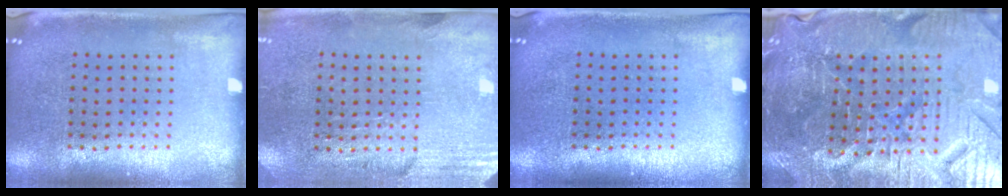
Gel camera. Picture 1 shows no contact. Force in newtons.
{"total": 2.8, "press": 2.5, "slide": 1.4}
{"total": 0.0}
{"total": 4.8, "press": 4.6, "slide": 1.2}